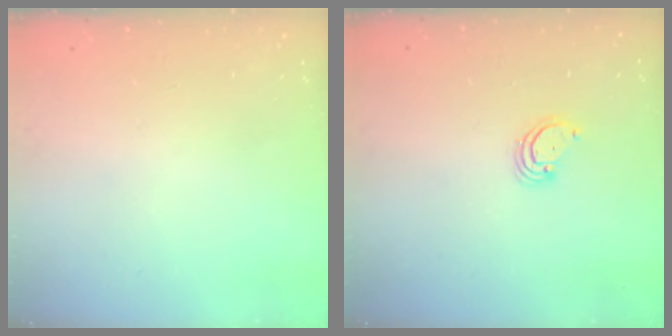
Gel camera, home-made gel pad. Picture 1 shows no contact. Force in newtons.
{"total": 3.1, "press": 3.0, "slide": 0.3}